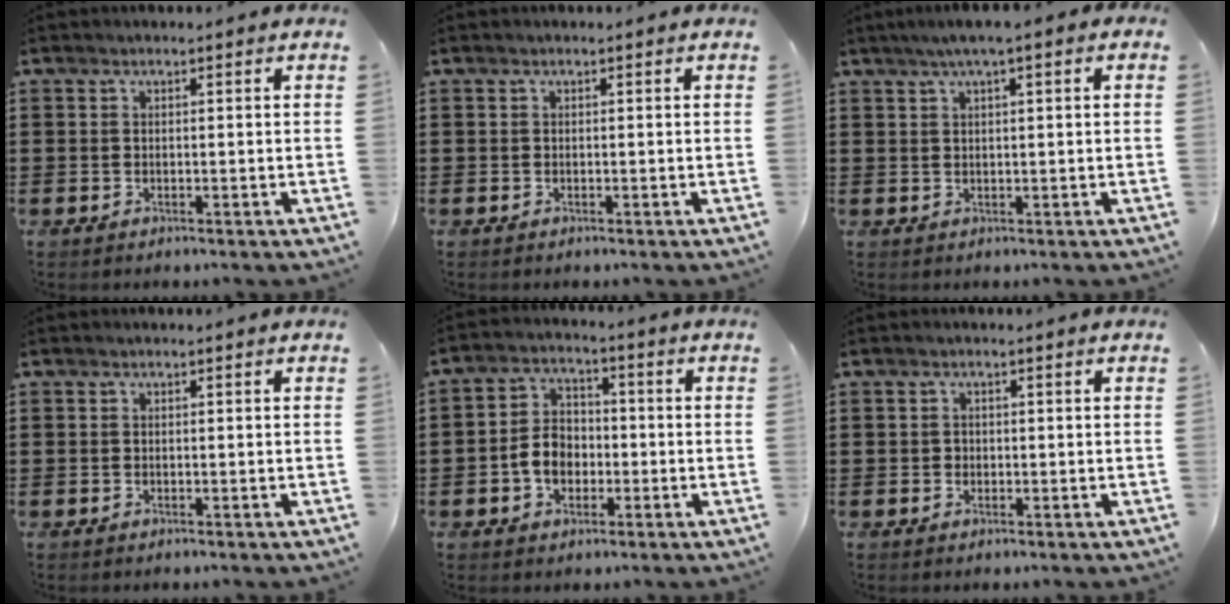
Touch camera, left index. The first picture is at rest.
{"total": 0.0}
{"total": 2.4, "force": [0.9, 0.2, 2.3], "torque": [-0.042, 0.003, 0.014]}
{"total": 0.0}
{"total": 5.6, "force": [-1.7, 4.1, 3.4], "torque": [-0.082, 0.008, -0.036]}
{"total": 0.8, "force": [0.1, 0.7, 0.4], "torque": [-0.010, 0.005, 0.002]}